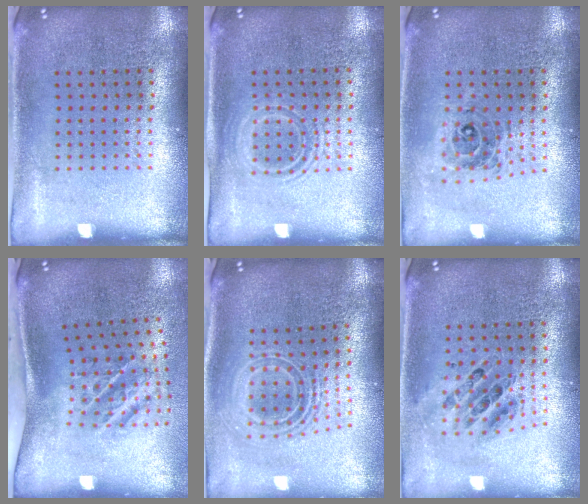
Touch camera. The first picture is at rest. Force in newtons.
{"total": 1.3, "press": 1.2, "slide": 0.6}
{"total": 0.7, "press": 0.7, "slide": 0.1}
{"total": 2.4, "press": 1.4, "slide": 2.0}
{"total": 2.2, "press": 1.5, "slide": 1.5}
{"total": 0.6, "press": 0.6, "slide": 0.0}